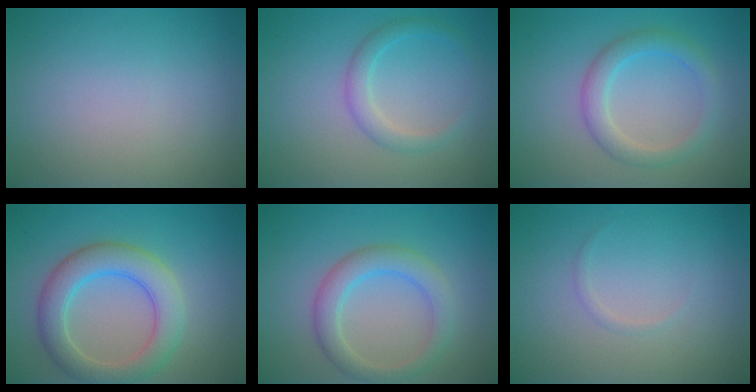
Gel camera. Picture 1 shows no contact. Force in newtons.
{"total": 2.1, "press": 2.1, "slide": 0.1}
{"total": 2.9, "press": 2.9, "slide": 0.1}
{"total": 5.4, "press": 5.4, "slide": 0.3}
{"total": 3.6, "press": 3.6, "slide": 0.1}
{"total": 0.5, "press": 0.5, "slide": 0.0}